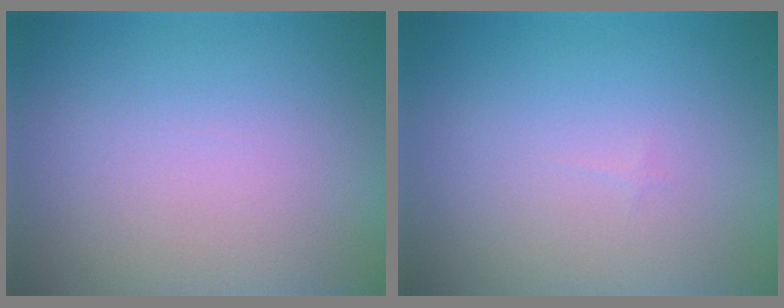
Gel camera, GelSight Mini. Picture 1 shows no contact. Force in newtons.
{"total": 0.0}